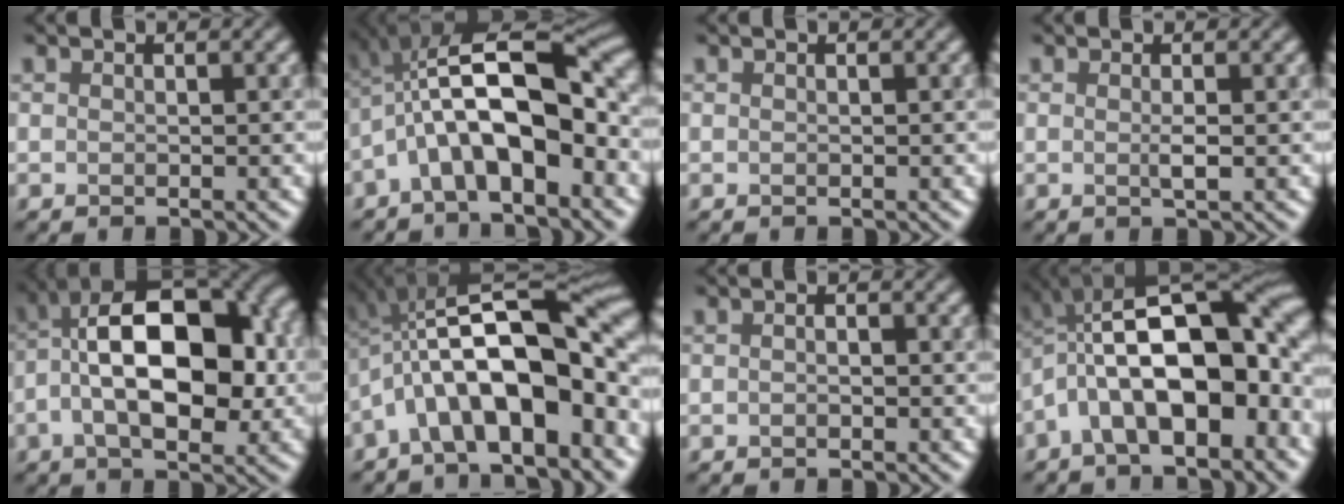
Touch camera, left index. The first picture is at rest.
{"total": 11.7, "force": [-1.9, 4.2, 10.7], "torque": [-0.181, 0.030, -0.042]}
{"total": 0.0}
{"total": 1.2, "force": [0.0, 0.2, 1.2], "torque": [-0.023, -0.002, -0.002]}
{"total": 15.5, "force": [0.2, 7.8, 13.4], "torque": [-0.187, 0.034, -0.005]}
{"total": 14.6, "force": [-3.0, 5.3, 13.3], "torque": [-0.195, 0.027, -0.054]}
{"total": 1.1, "force": [-0.2, 0.5, 0.9], "torque": [-0.011, -0.004, -0.013]}
{"total": 16.0, "force": [-1.4, 7.5, 14.0], "torque": [-0.205, 0.031, -0.020]}